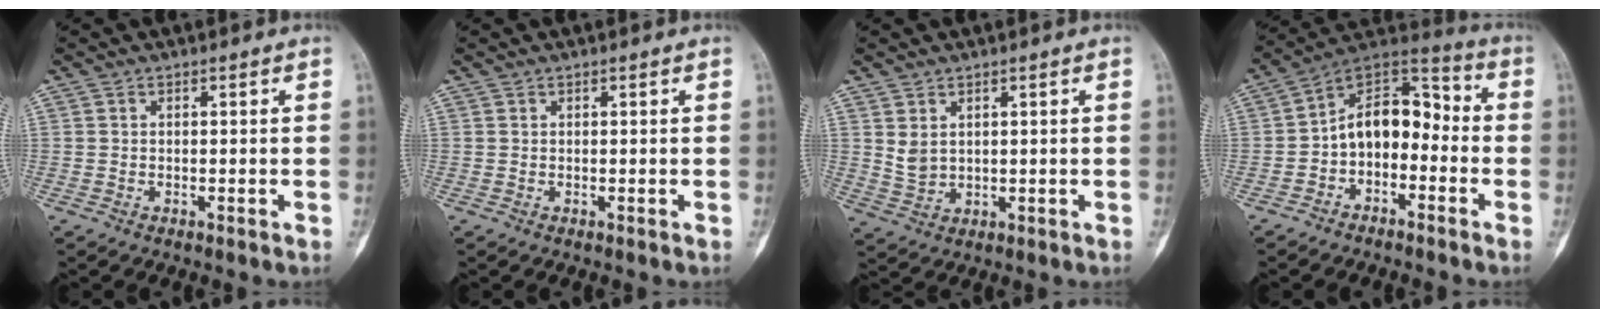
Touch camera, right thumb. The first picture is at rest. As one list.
[{"total": 0.0}, {"total": 3.5, "force": [1.4, 2.3, 2.1], "torque": [-0.036, -0.013, 0.039]}, {"total": 11.9, "force": [-2.3, 8.0, 8.6], "torque": [-0.104, 0.063, -0.058]}]